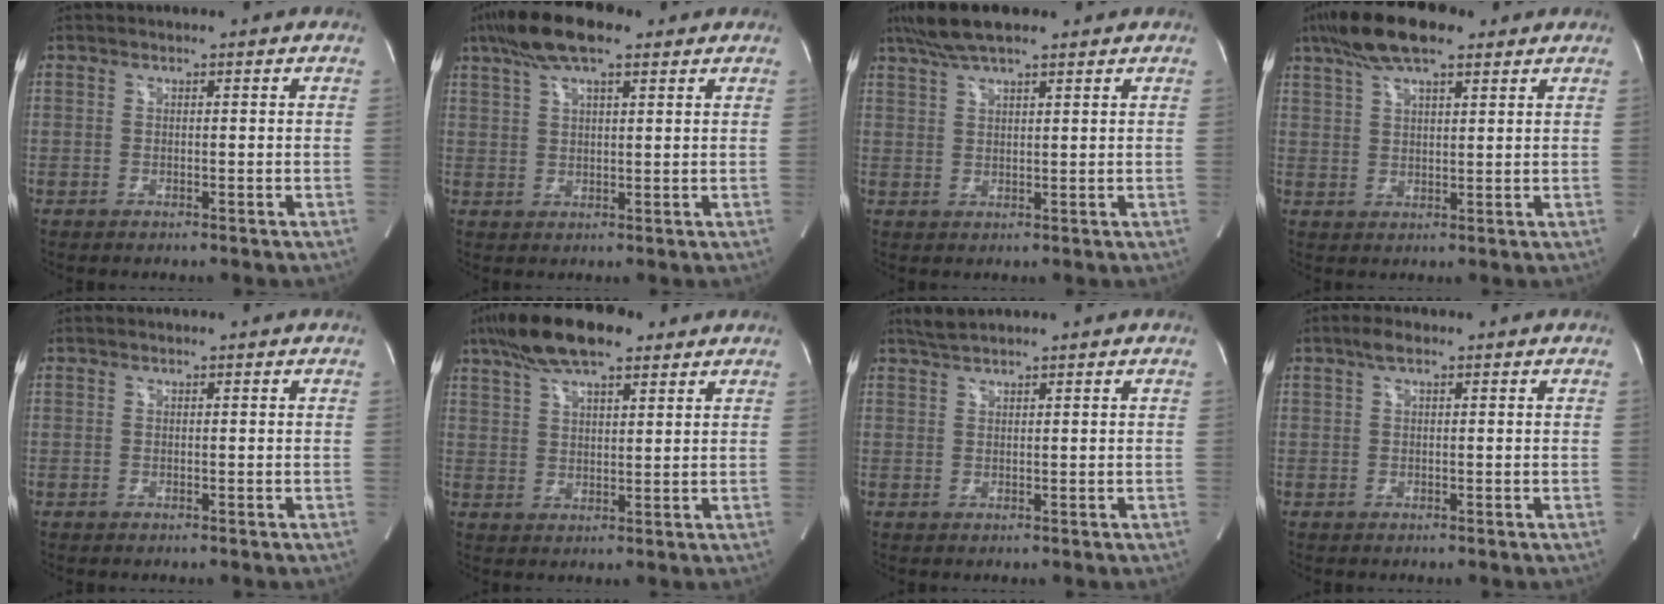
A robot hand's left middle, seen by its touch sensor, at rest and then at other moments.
{"total": 9.8, "force": [6.5, 2.5, 6.9], "torque": [-0.135, 0.028, 0.112]}
{"total": 8.0, "force": [6.2, 1.5, 4.9], "torque": [-0.093, 0.033, 0.109]}
{"total": 10.8, "force": [7.5, 2.9, 7.2], "torque": [-0.141, 0.028, 0.130]}
{"total": 0.0}
{"total": 12.2, "force": [8.6, 3.5, 8.0], "torque": [-0.155, 0.029, 0.151]}
{"total": 2.1, "force": [2.0, -0.1, 0.7], "torque": [-0.019, 0.011, 0.042]}
{"total": 1.9, "force": [1.1, 0.6, 1.4], "torque": [-0.032, 0.012, 0.020]}